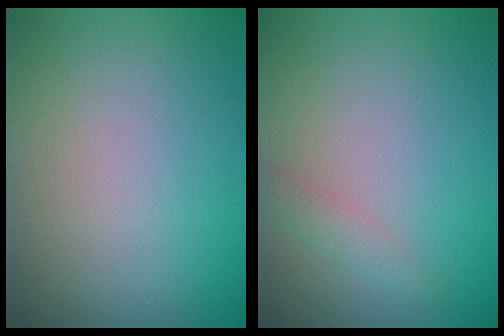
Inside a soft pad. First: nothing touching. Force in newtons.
{"total": 1.2, "press": 1.2, "slide": 0.1}